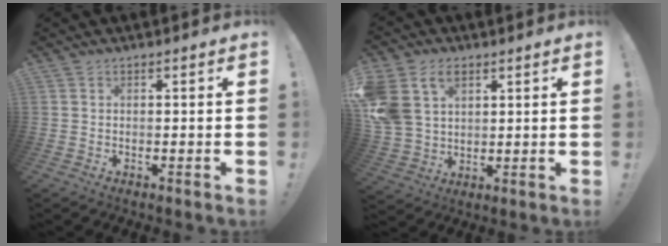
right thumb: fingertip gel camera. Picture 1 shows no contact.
{"total": 12.9, "force": [5.9, 9.2, 6.8], "torque": [-0.143, -0.020, 0.118]}